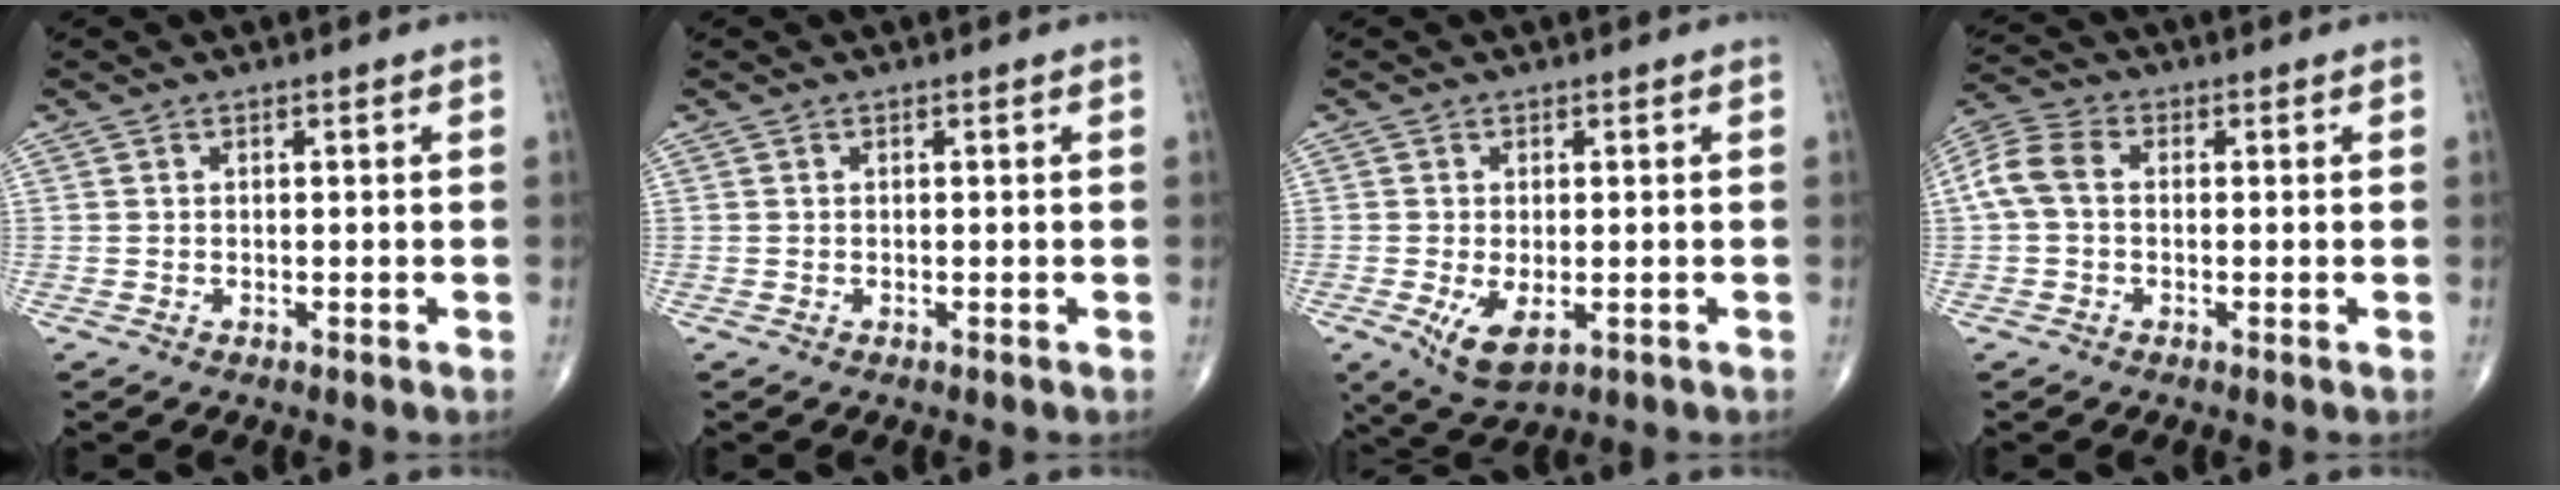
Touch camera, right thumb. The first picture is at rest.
{"total": 0.0}
{"total": 6.0, "force": [-1.6, 2.9, 5.1], "torque": [-0.092, -0.015, -0.018]}
{"total": 6.8, "force": [0.2, 4.8, 4.8], "torque": [-0.106, 0.022, -0.005]}